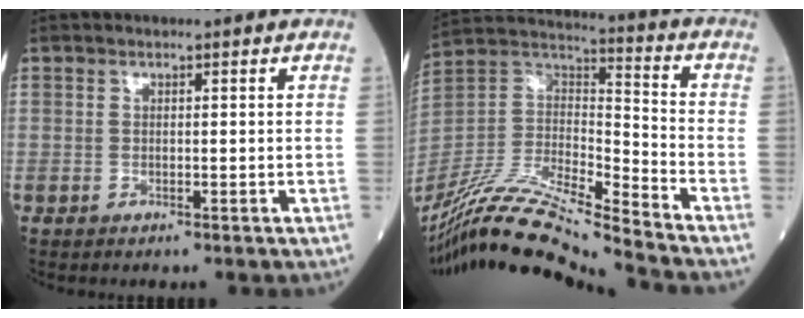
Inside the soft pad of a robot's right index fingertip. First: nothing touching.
{"total": 18.1, "force": [-16.1, -0.7, 8.4], "torque": [-0.171, 0.009, -0.302]}